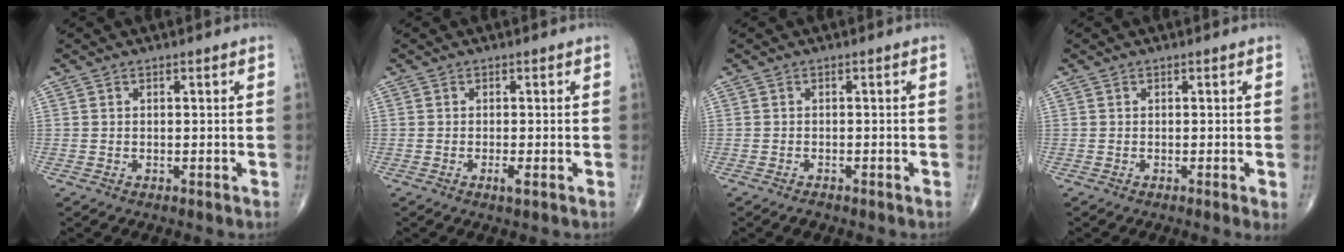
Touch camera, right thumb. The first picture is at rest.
{"total": 1.4, "force": [-0.6, 0.0, 1.3], "torque": [-0.025, -0.005, -0.013]}
{"total": 1.1, "force": [-1.0, 0.4, 0.4], "torque": [-0.009, 0.007, -0.013]}
{"total": 1.5, "force": [-0.4, 0.0, 1.4], "torque": [-0.027, -0.007, -0.007]}